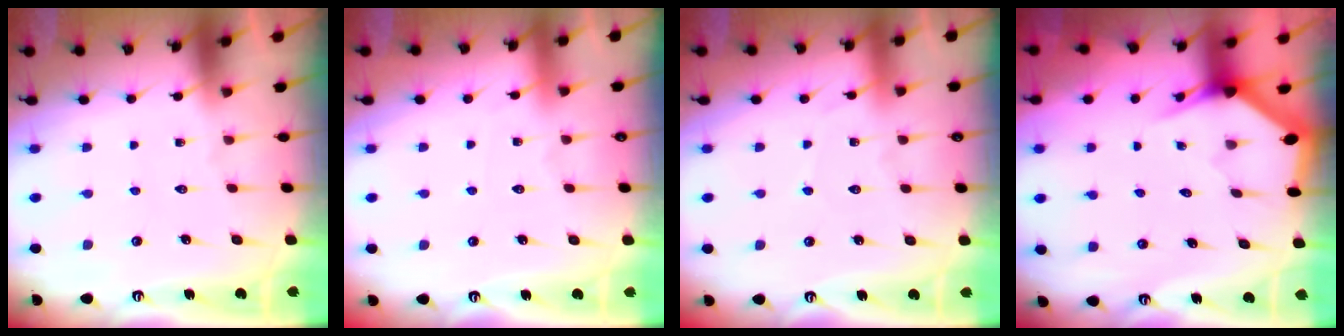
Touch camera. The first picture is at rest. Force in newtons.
{"total": 1.8, "press": 1.8, "slide": 0.3}
{"total": 2.9, "press": 2.8, "slide": 0.4}
{"total": 3.0, "press": 3.0, "slide": 0.0}